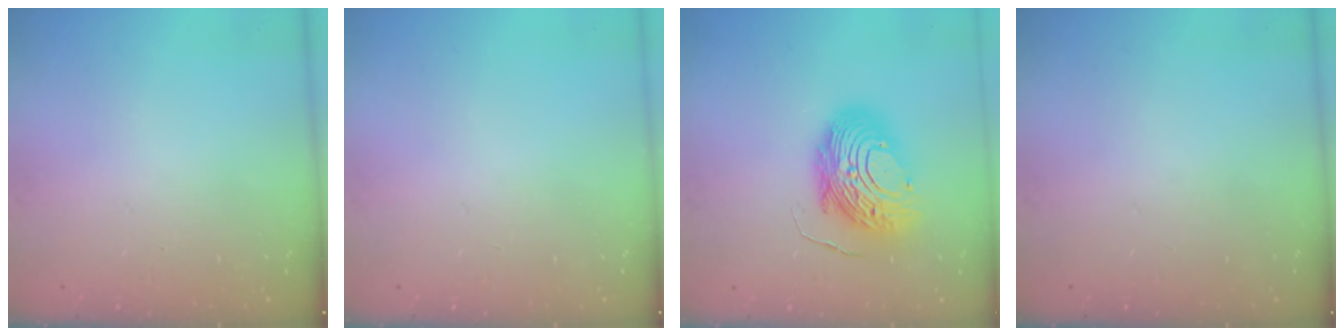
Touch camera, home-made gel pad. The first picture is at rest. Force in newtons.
{"total": 0.0}
{"total": 14.4, "press": 14.4, "slide": 1.3}
{"total": 0.0}